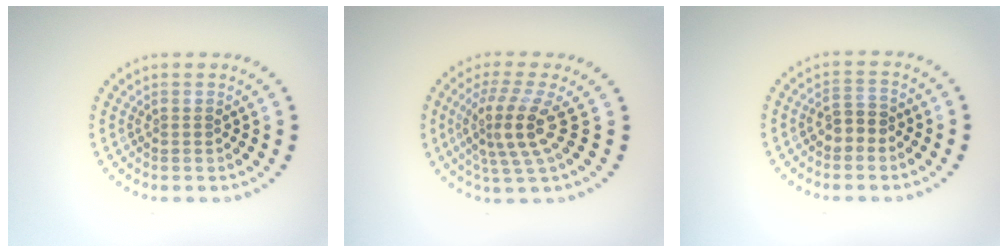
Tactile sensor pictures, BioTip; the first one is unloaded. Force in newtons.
{"total": 4.1, "press": 3.1, "slide": 2.7}
{"total": 2.0, "press": 1.9, "slide": 0.6}